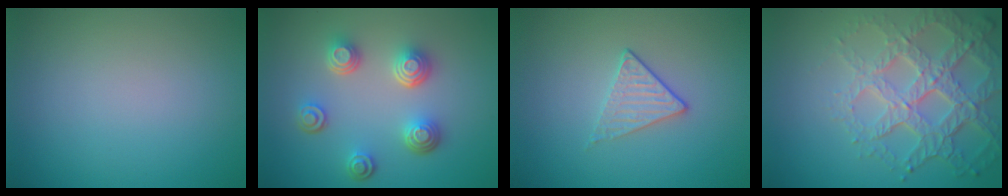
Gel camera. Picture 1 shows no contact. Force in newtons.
{"total": 4.6, "press": 3.5, "slide": 2.9}
{"total": 1.7, "press": 1.4, "slide": 1.0}
{"total": 6.8, "press": 5.0, "slide": 4.7}